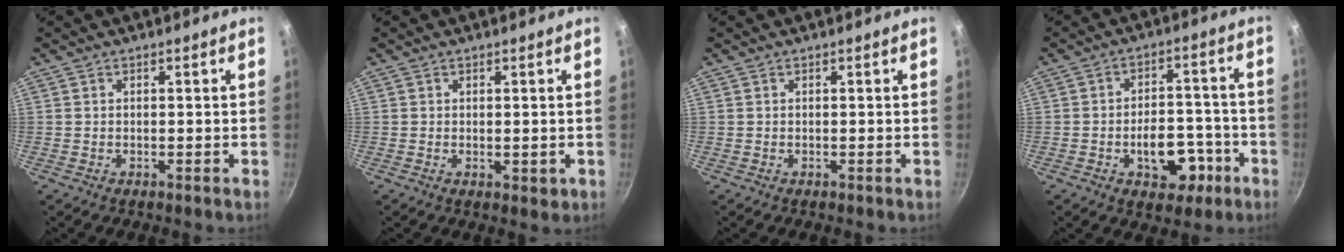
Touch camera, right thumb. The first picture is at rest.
{"total": 1.8, "force": [-0.1, 1.0, 1.5], "torque": [-0.018, -0.005, 0.000]}
{"total": 0.0}
{"total": 11.1, "force": [-4.3, 7.0, 7.6], "torque": [-0.065, 0.035, -0.052]}